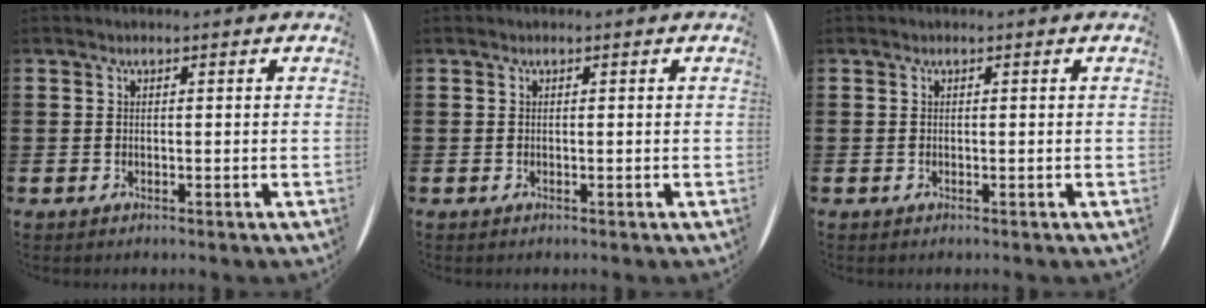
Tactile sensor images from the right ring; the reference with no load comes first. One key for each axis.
{"total": 0.0}
{"total": 0.0}